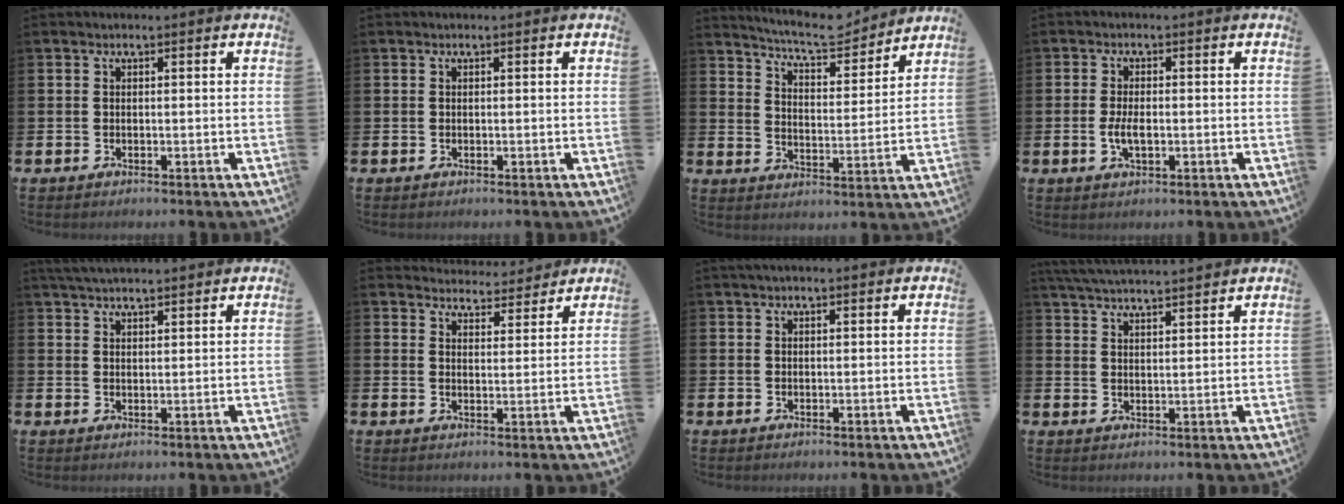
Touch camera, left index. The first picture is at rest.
{"total": 0.0}
{"total": 7.5, "force": [7.2, 1.0, 1.8], "torque": [-0.049, -0.050, 0.123]}
{"total": 3.0, "force": [-0.4, 1.4, 2.6], "torque": [-0.045, 0.000, -0.009]}
{"total": 3.6, "force": [3.5, 0.3, 0.9], "torque": [-0.022, -0.009, 0.064]}
{"total": 4.1, "force": [4.0, 0.7, -0.2], "torque": [0.003, -0.034, 0.068]}
{"total": 1.3, "force": [1.2, 0.1, 0.5], "torque": [0.000, -0.001, 0.019]}
{"total": 4.8, "force": [4.8, -0.2, 0.7], "torque": [-0.033, -0.023, 0.087]}